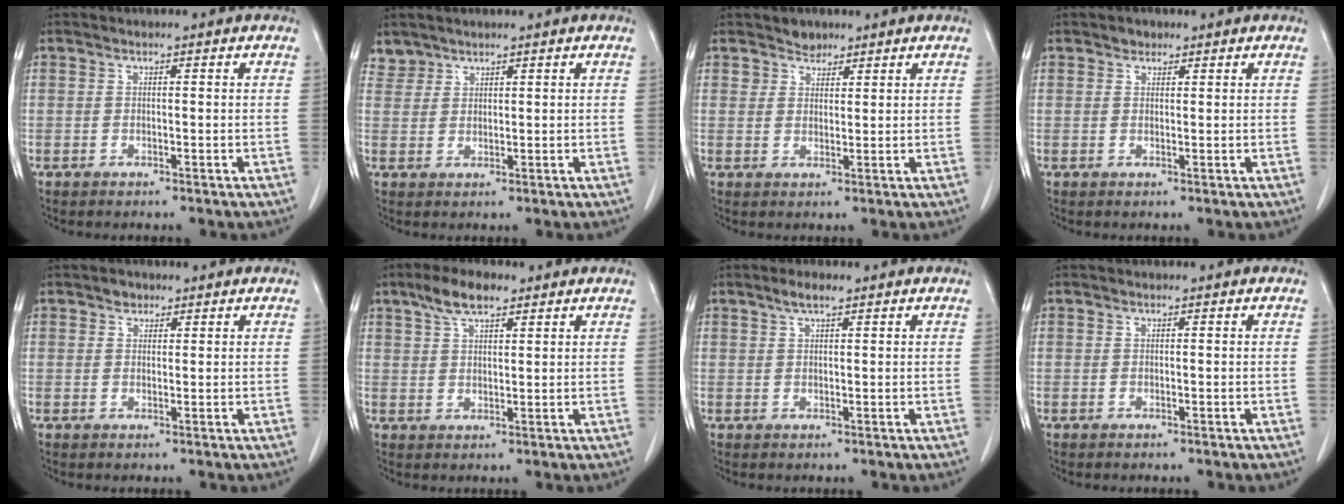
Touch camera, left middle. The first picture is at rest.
{"total": 2.2, "force": [1.9, 1.0, -0.4], "torque": [0.013, 0.007, 0.035]}
{"total": 2.3, "force": [1.8, 1.4, 0.0], "torque": [0.003, 0.003, 0.027]}
{"total": 1.2, "force": [0.9, 0.9, 0.2], "torque": [0.000, -0.001, 0.011]}
{"total": 1.5, "force": [1.0, 1.0, 0.3], "torque": [-0.003, -0.001, 0.014]}
{"total": 5.7, "force": [3.8, 2.0, 3.7], "torque": [-0.075, 0.014, 0.072]}
{"total": 2.3, "force": [1.6, 0.4, 1.6], "torque": [-0.035, 0.007, 0.029]}
{"total": 0.0}